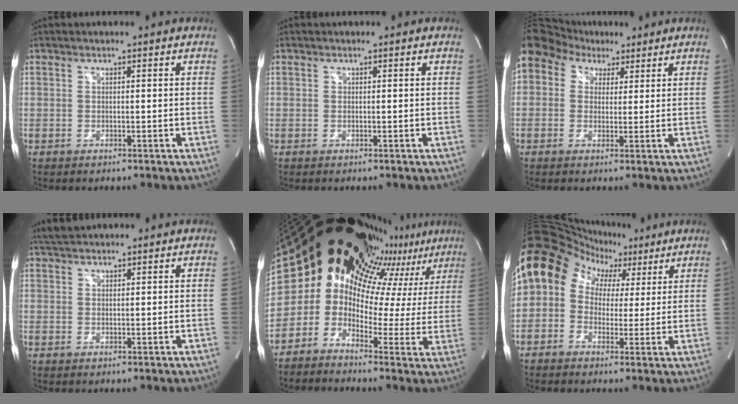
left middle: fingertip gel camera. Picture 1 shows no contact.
{"total": 0.0}
{"total": 16.9, "force": [8.6, 12.8, 7.0], "torque": [-0.207, 0.099, 0.163]}
{"total": 2.7, "force": [2.5, 0.4, 0.7], "torque": [-0.019, 0.020, 0.049]}
{"total": 15.5, "force": [13.0, 4.4, 7.2], "torque": [-0.112, 0.012, 0.153]}
{"total": 13.0, "force": [4.6, 10.7, 5.7], "torque": [-0.097, 0.081, 0.072]}